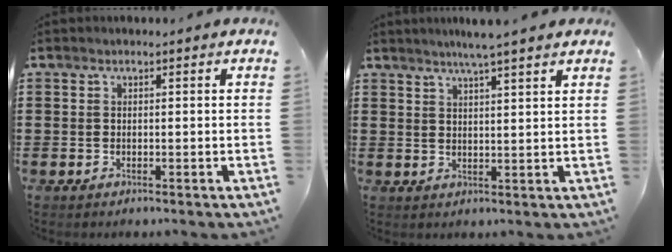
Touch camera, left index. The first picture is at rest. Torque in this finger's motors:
{"motor_torque": [1.15, -0.99, 0.78, 0.16]}